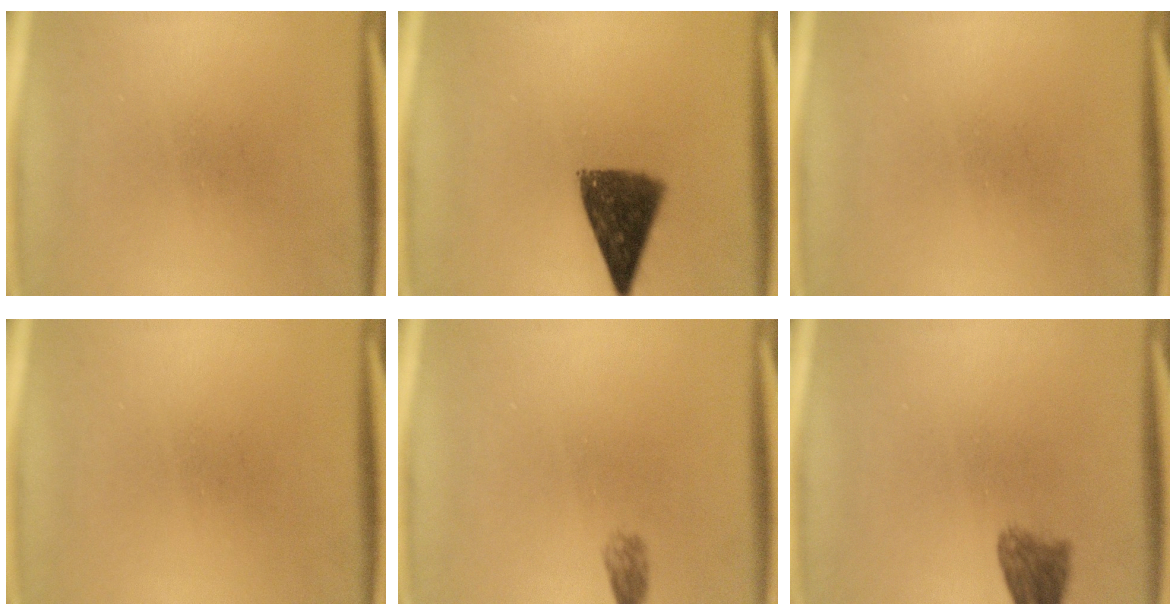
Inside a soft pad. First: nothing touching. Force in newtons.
{"total": 9.6}
{"total": 0.0}
{"total": 0.0}
{"total": 1.5}
{"total": 4.1}